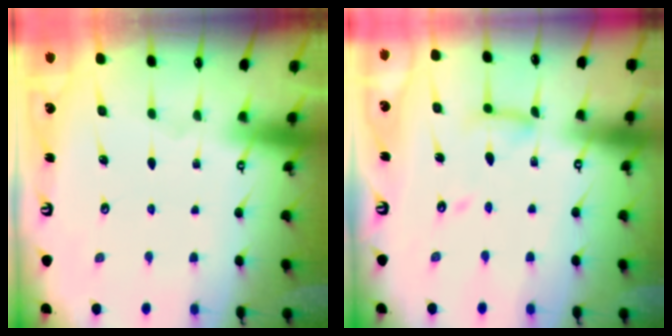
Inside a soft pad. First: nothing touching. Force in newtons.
{"total": 10.3, "press": 10.3, "slide": 0.9}